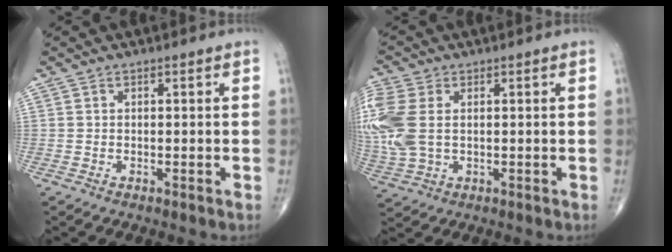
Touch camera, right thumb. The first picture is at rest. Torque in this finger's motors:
{"motor_torque": [0.23, 0.27, 0.83, 0.42, 0.11]}